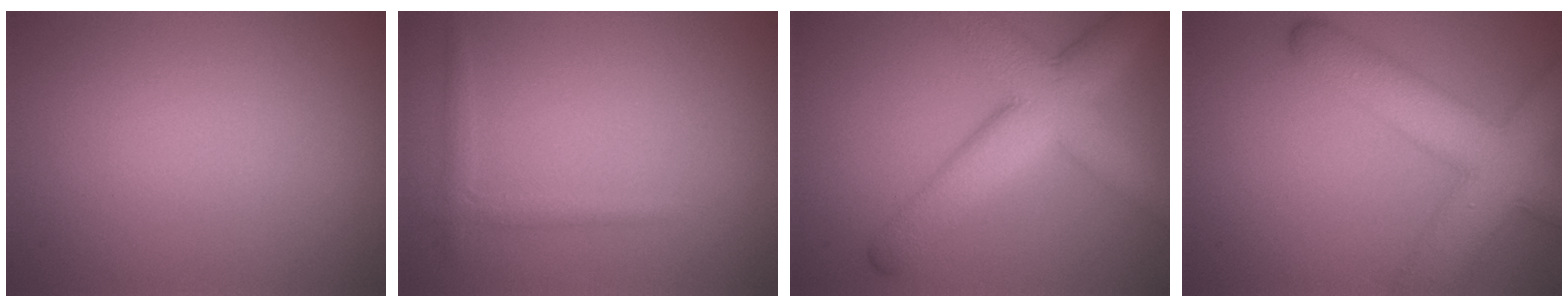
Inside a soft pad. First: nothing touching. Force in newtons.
{"total": 1.3, "press": 1.3, "slide": 0.1}
{"total": 7.4, "press": 7.4, "slide": 0.2}
{"total": 8.6, "press": 8.6, "slide": 0.4}